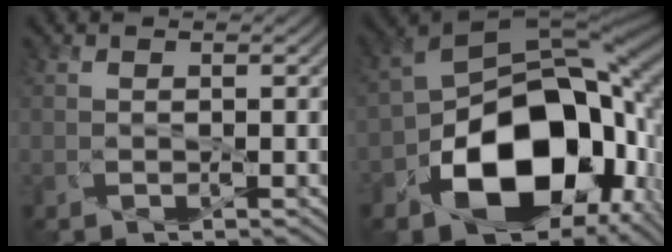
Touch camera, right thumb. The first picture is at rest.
{"total": 17.1, "force": [-5.5, 11.3, 11.5], "torque": [-0.180, -0.031, -0.084]}